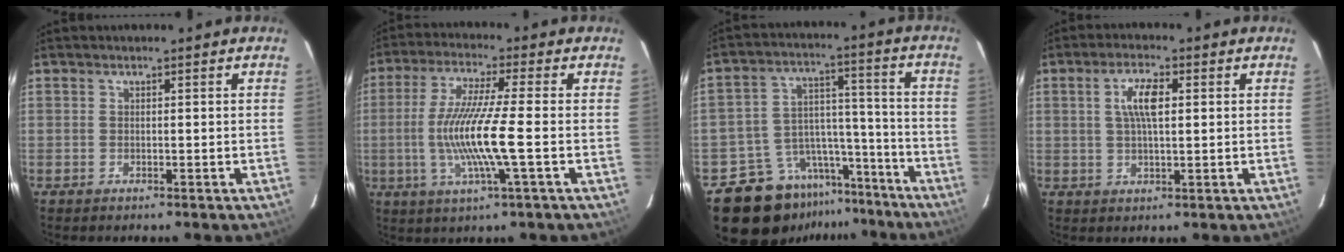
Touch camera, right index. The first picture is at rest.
{"total": 12.1, "force": [-2.2, -0.5, 11.9], "torque": [-0.235, -0.012, -0.040]}
{"total": 15.7, "force": [-13.1, 8.3, 2.4], "torque": [-0.056, 0.066, -0.188]}
{"total": 5.7, "force": [1.4, 1.9, 5.2], "torque": [-0.098, 0.008, 0.026]}